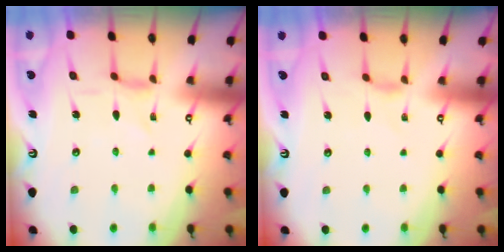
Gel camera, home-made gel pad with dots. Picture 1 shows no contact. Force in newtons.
{"total": 1.7, "press": 1.6, "slide": 0.4}